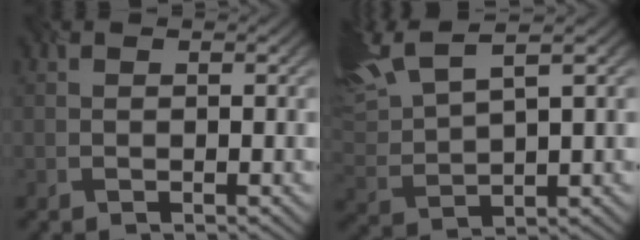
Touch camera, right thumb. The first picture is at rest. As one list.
[{"total": 9.2, "force": [6.2, 2.7, 6.2], "torque": [-0.154, 0.031, 0.123]}]